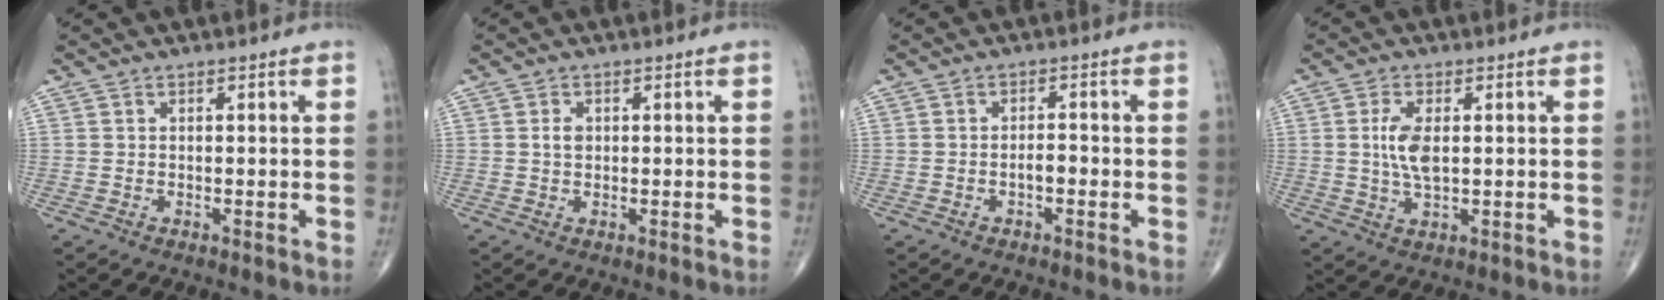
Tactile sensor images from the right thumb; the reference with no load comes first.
{"total": 1.7, "force": [0.2, 1.2, 1.2], "torque": [-0.018, 0.002, 0.004]}
{"total": 2.0, "force": [-0.8, 0.9, 1.6], "torque": [-0.020, 0.009, -0.015]}
{"total": 5.9, "force": [0.7, 2.7, 5.2], "torque": [-0.108, -0.005, 0.014]}